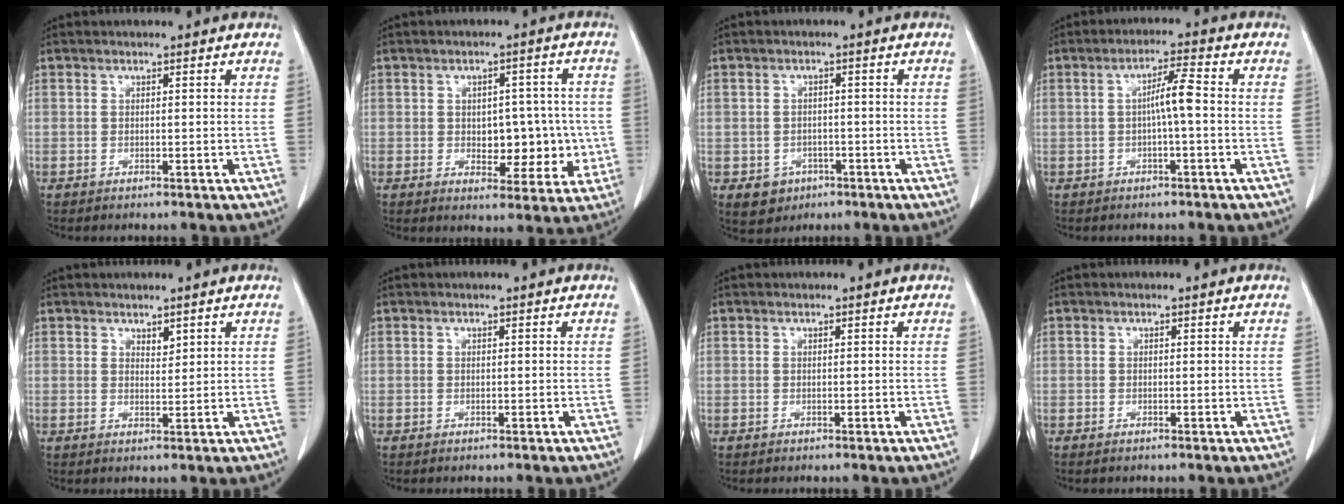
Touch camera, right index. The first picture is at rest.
{"total": 9.2, "force": [-0.8, 5.6, 7.3], "torque": [-0.080, 0.024, 0.003]}
{"total": 4.8, "force": [-2.0, 4.1, 1.4], "torque": [-0.017, 0.005, -0.019]}
{"total": 4.5, "force": [-0.3, 0.3, 4.5], "torque": [-0.080, 0.011, -0.003]}
{"total": 1.8, "force": [1.2, 0.9, 1.0], "torque": [-0.017, -0.004, 0.025]}
{"total": 0.0}
{"total": 0.0}
{"total": 0.5, "force": [-0.3, 0.3, 0.4], "torque": [-0.011, 0.000, -0.003]}